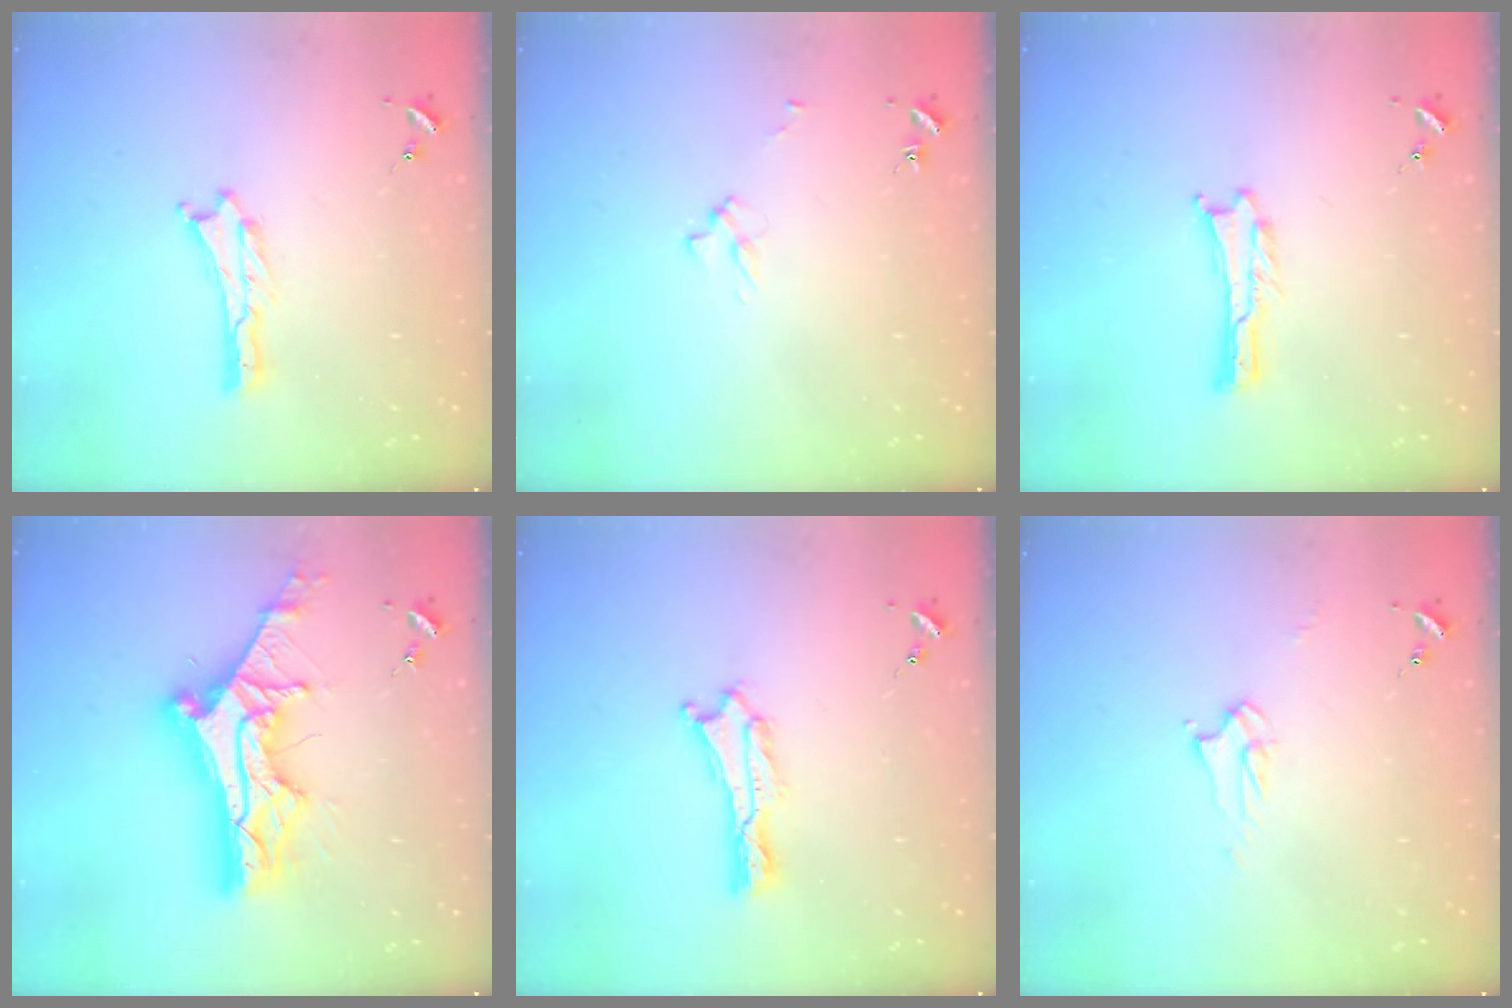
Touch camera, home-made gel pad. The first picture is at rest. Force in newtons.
{"total": 2.9, "press": 2.9, "slide": 0.4}
{"total": 0.0}
{"total": 12.8, "press": 12.7, "slide": 1.1}
{"total": 0.7, "press": 0.7, "slide": 0.2}
{"total": 3.1, "press": 3.1, "slide": 0.3}